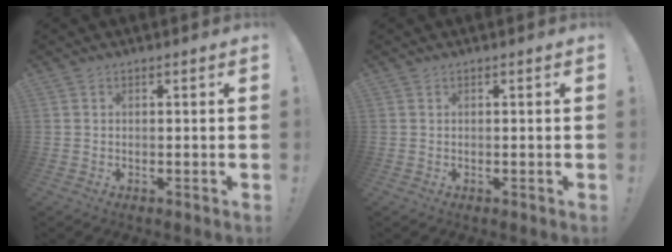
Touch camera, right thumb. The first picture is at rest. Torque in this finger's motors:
{"motor_torque": [-0.13, 0.00, -0.16, 0.09, 0.00]}